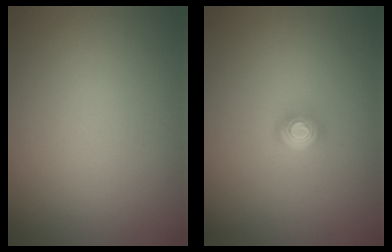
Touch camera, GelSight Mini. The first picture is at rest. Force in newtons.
{"total": 2.0, "press": 1.3, "slide": 1.6}